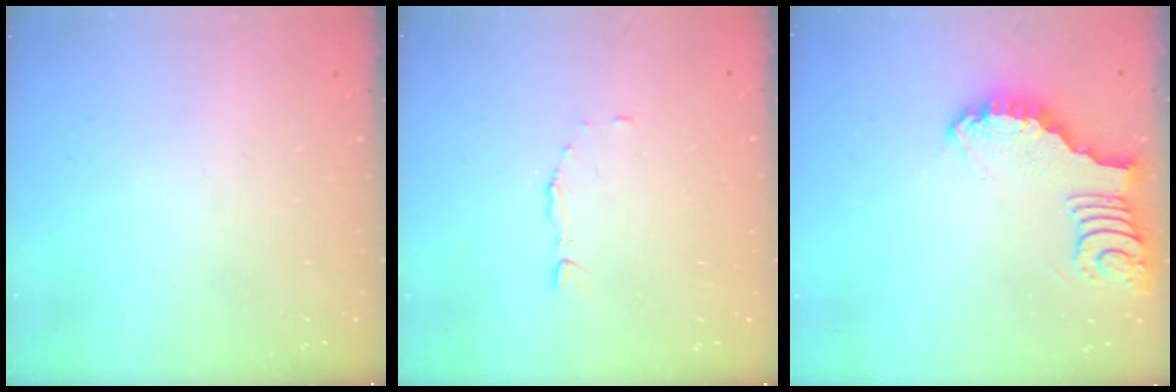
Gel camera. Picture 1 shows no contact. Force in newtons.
{"total": 3.0, "press": 2.9, "slide": 0.7}
{"total": 3.8, "press": 3.8, "slide": 0.2}